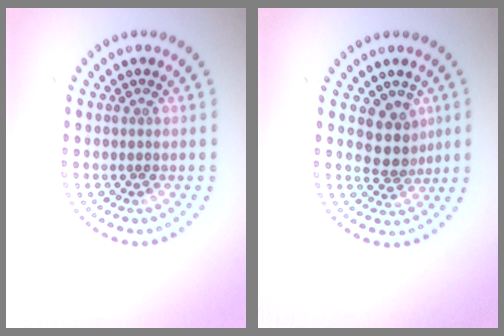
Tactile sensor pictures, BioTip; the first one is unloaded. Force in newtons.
{"total": 2.8, "press": 2.3, "slide": 1.6}